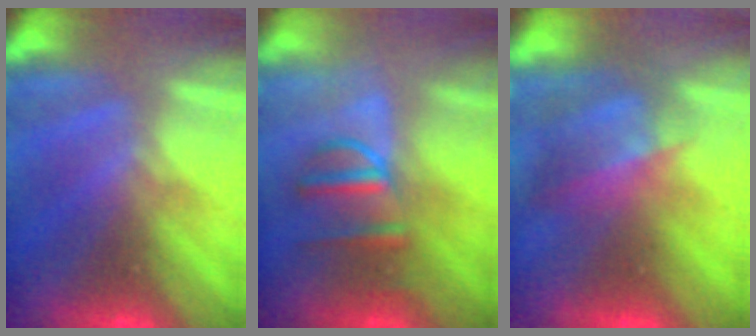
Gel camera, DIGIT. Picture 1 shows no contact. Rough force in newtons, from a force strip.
{"total": 2.9}
{"total": 4.7}